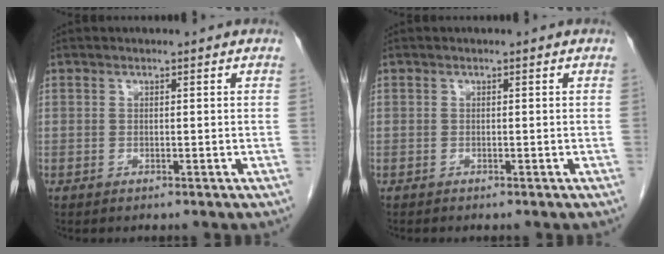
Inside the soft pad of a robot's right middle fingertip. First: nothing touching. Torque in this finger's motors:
{"motor_torque": [-0.27, -0.05, -0.20, -0.04]}